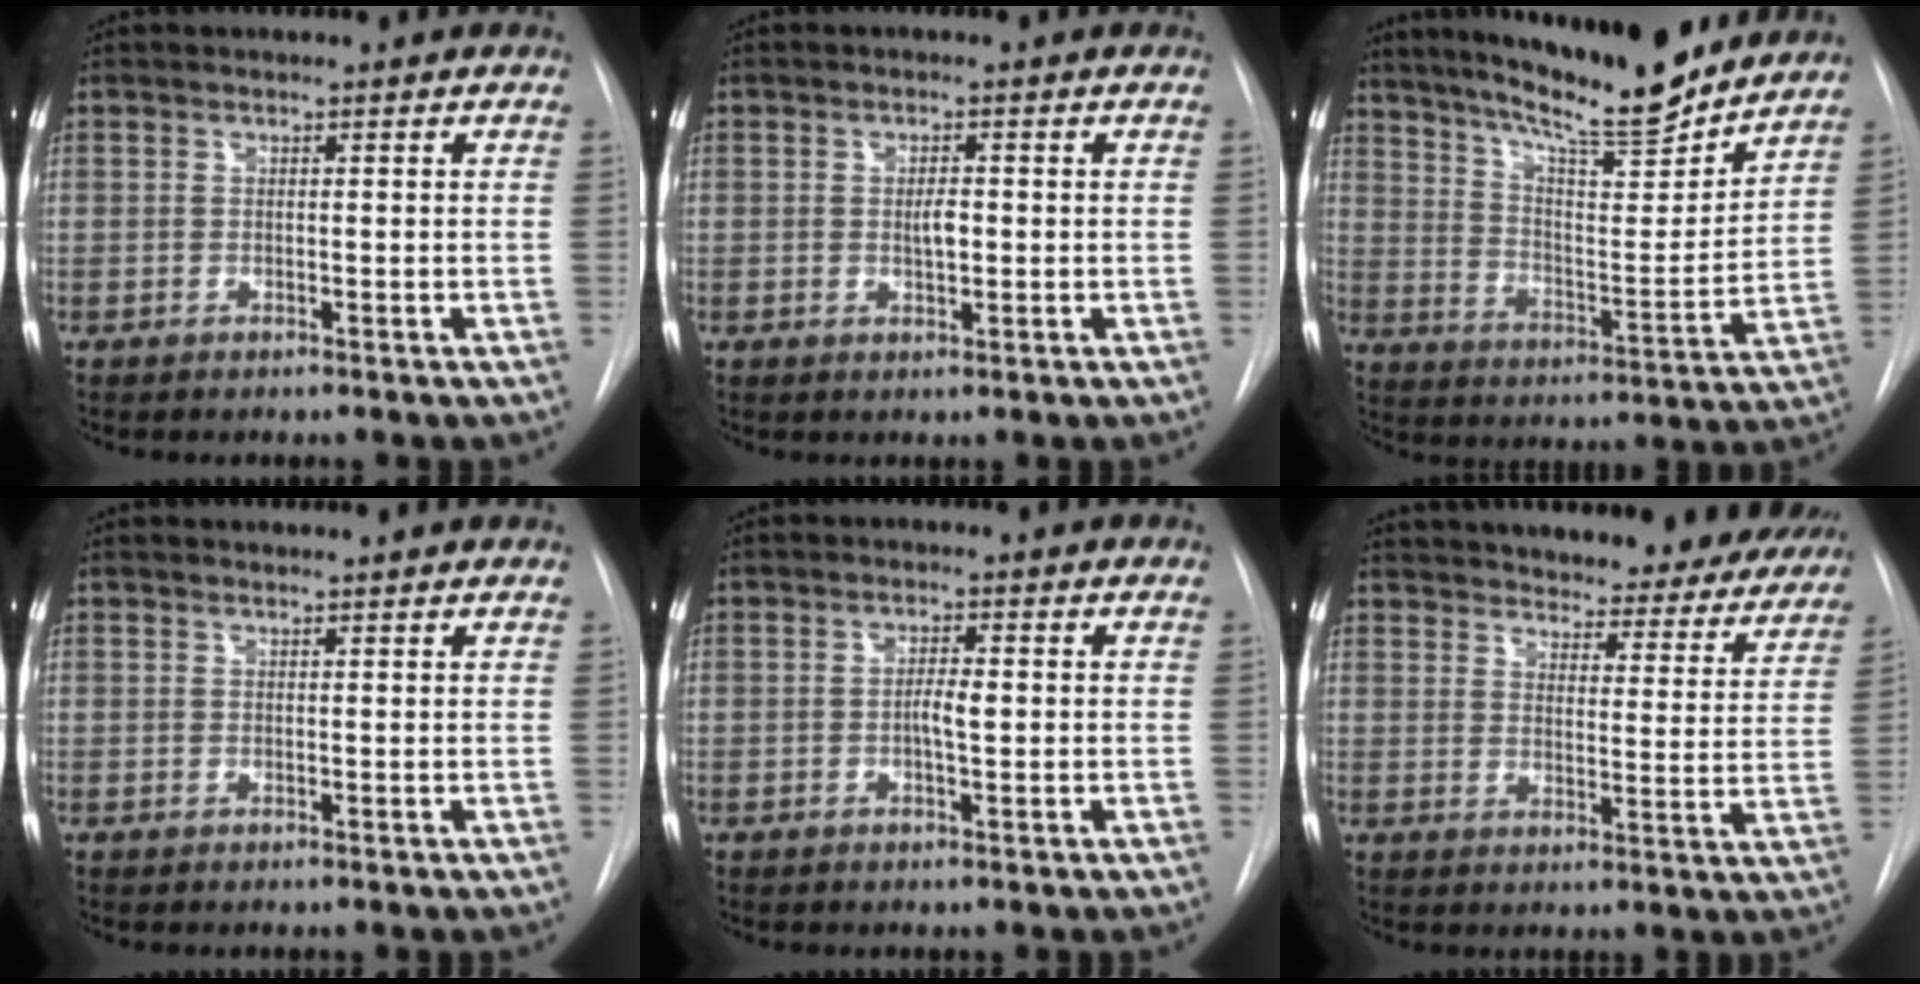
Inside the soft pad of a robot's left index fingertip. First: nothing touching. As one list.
[{"total": 2.3, "force": [-0.7, 0.9, 1.9], "torque": [-0.033, -0.004, -0.014]}, {"total": 18.8, "force": [16.1, 2.4, 9.5], "torque": [-0.154, -0.019, 0.243]}, {"total": 1.5, "force": [1.5, 0.2, 0.3], "torque": [-0.007, 0.008, 0.012]}, {"total": 2.6, "force": [-0.9, 0.7, 2.3], "torque": [-0.042, -0.003, -0.018]}, {"total": 26.9, "force": [24.8, 7.2, 7.6], "torque": [-0.124, -0.046, 0.299]}]